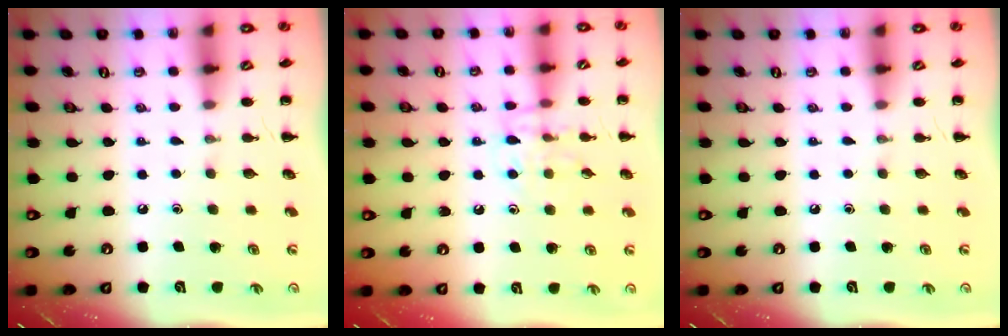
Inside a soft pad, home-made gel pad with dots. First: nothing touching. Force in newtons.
{"total": 9.8, "press": 9.8, "slide": 1.1}
{"total": 0.0}